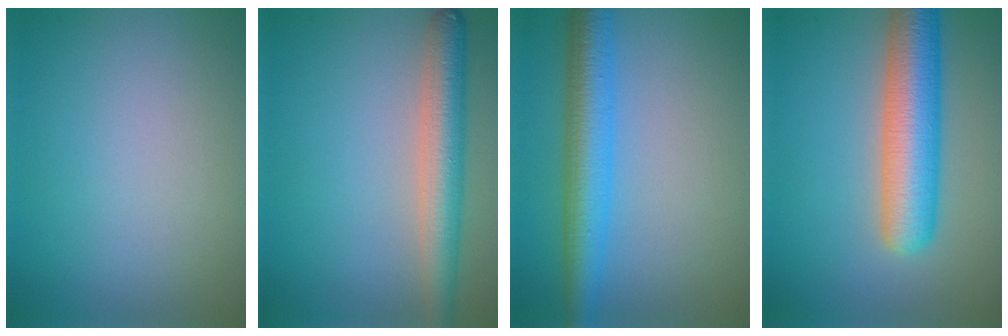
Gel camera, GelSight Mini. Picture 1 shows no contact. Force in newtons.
{"total": 5.0, "press": 4.9, "slide": 0.2}
{"total": 5.6, "press": 5.6, "slide": 0.1}
{"total": 7.8, "press": 7.8, "slide": 0.3}